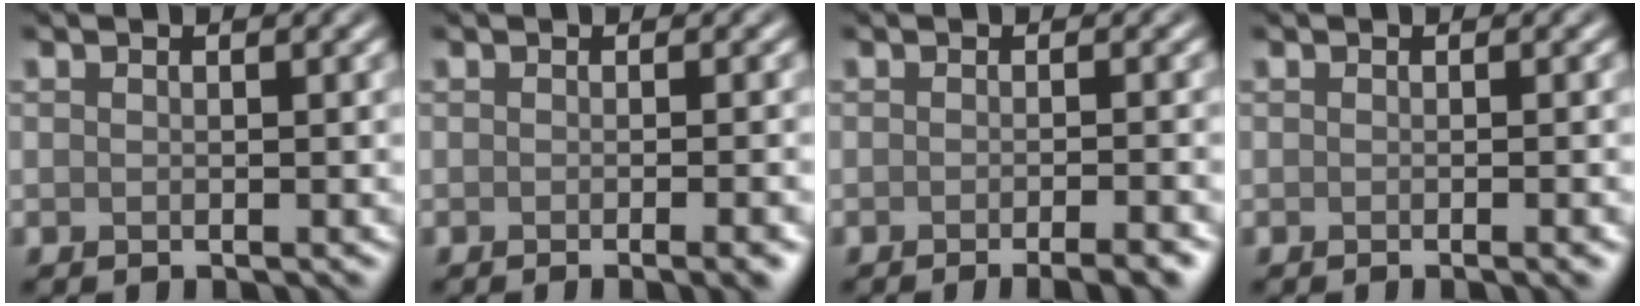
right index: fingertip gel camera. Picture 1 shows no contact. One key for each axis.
{"total": 3.7, "fx": -1.1, "fy": 1.2, "fz": 3.2, "tx": -0.016, "ty": 0.000, "tz": -0.013}
{"total": 4.0, "fx": -2.2, "fy": 1.1, "fz": 3.1, "tx": -0.017, "ty": 0.007, "tz": -0.026}
{"total": 1.8, "fx": -0.5, "fy": 0.5, "fz": 1.7, "tx": -0.011, "ty": -0.002, "tz": -0.007}